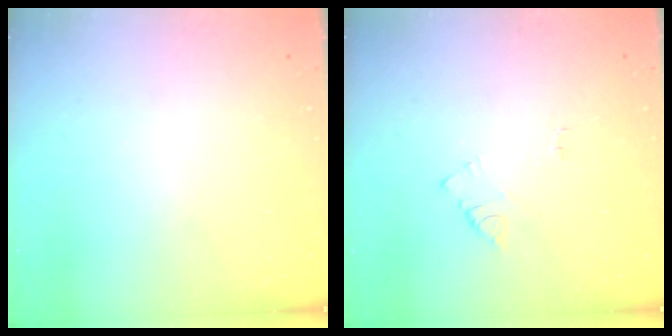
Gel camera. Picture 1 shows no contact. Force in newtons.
{"total": 4.2, "press": 4.2, "slide": 0.4}